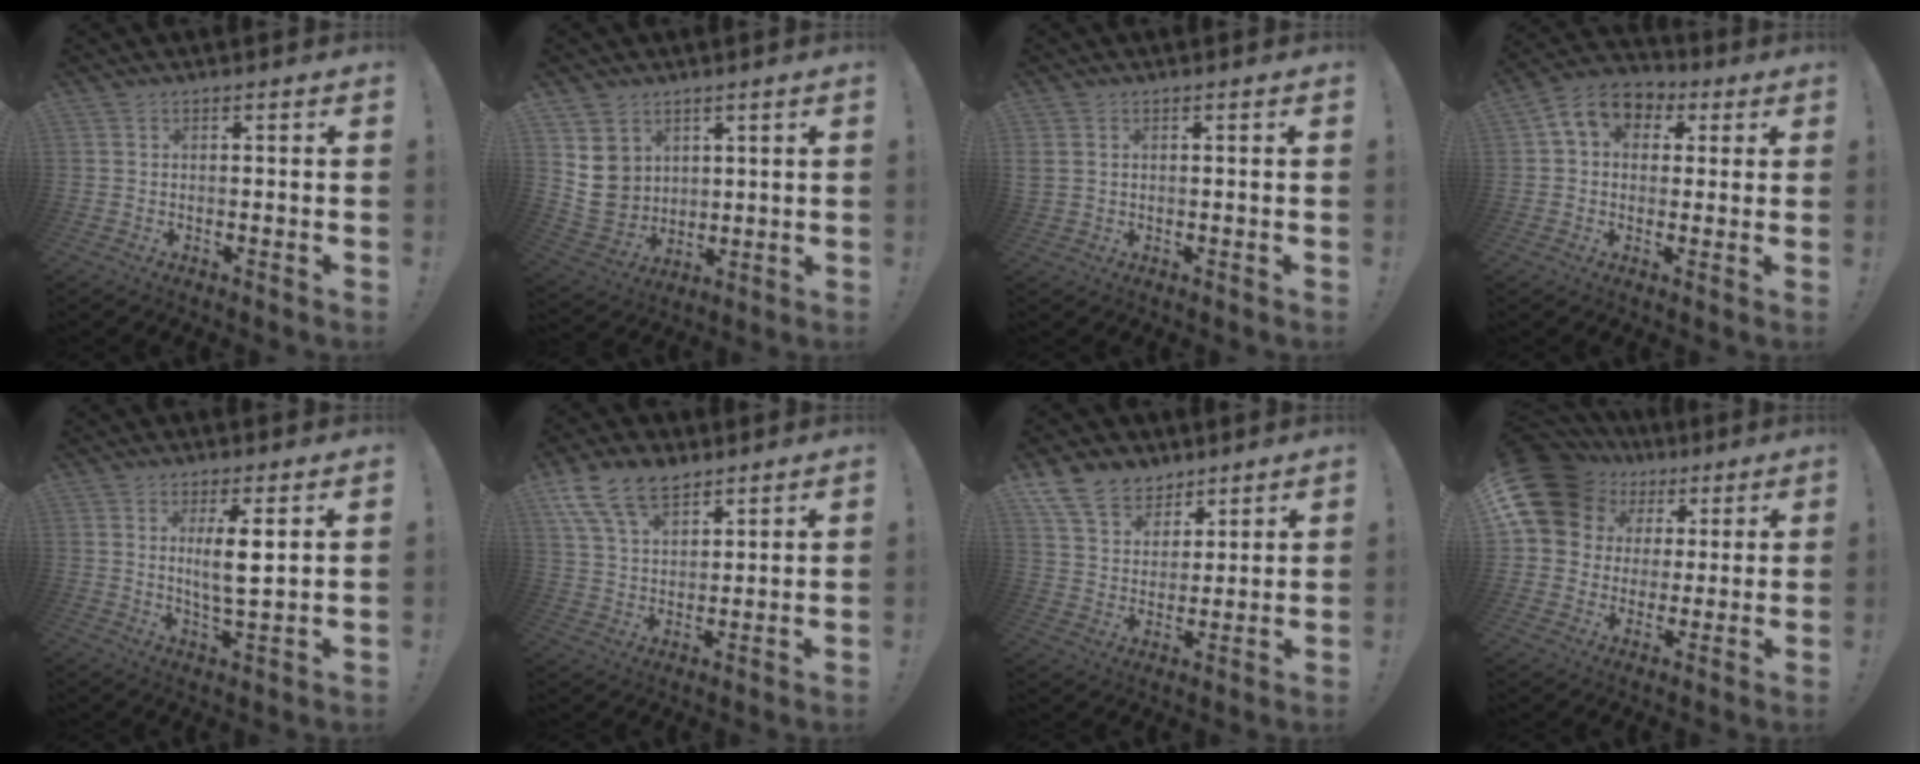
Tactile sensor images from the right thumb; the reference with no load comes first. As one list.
[{"total": 10.4, "force": [4.2, 9.1, 3.0], "torque": [-0.048, -0.025, 0.091]}, {"total": 2.0, "force": [0.6, 1.7, 0.8], "torque": [-0.025, 0.008, 0.014]}, {"total": 10.0, "force": [3.1, 7.9, 5.4], "torque": [-0.084, 0.000, 0.066]}, {"total": 7.6, "force": [2.3, 1.4, 7.1], "torque": [-0.131, -0.010, 0.034]}, {"total": 13.7, "force": [9.2, 7.5, 6.8], "torque": [-0.129, -0.041, 0.175]}, {"total": 12.3, "force": [9.1, 7.7, 3.1], "torque": [-0.073, -0.059, 0.182]}, {"total": 16.1, "force": [7.4, 12.5, 6.9], "torque": [-0.129, -0.036, 0.156]}]